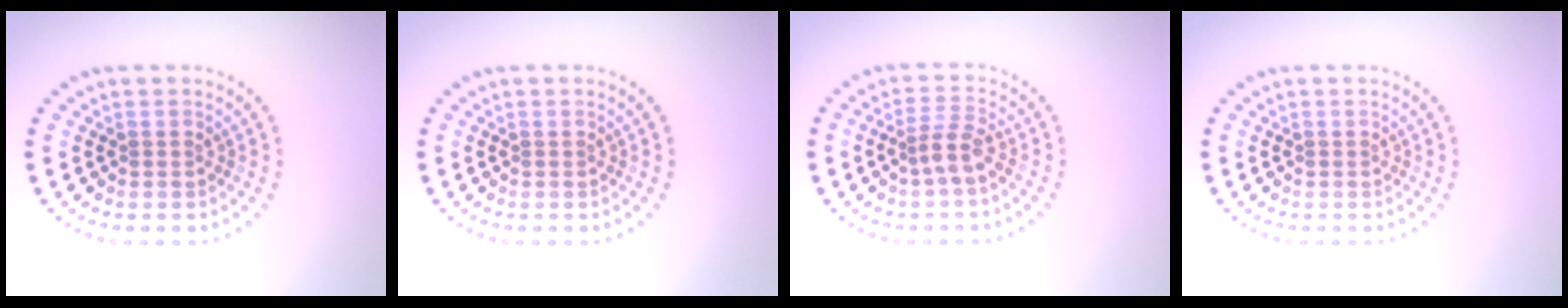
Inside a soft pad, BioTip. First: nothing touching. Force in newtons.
{"total": 0.0}
{"total": 2.2, "press": 1.7, "slide": 1.4}
{"total": 0.0}